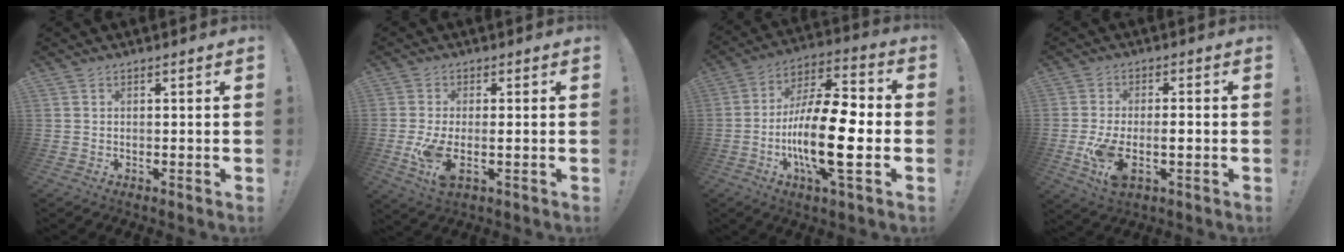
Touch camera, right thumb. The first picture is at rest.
{"total": 6.9, "force": [-1.4, 2.8, 6.2], "torque": [-0.124, -0.016, -0.024]}
{"total": 21.6, "force": [-4.8, 6.8, 20.0], "torque": [-0.378, 0.009, -0.082]}
{"total": 8.4, "force": [-2.4, 4.0, 7.0], "torque": [-0.142, -0.006, -0.044]}